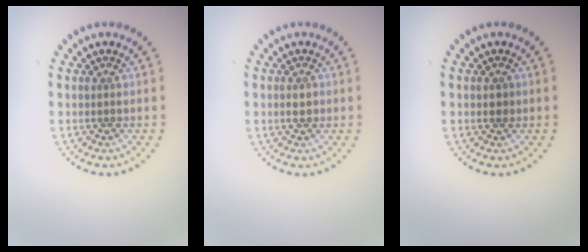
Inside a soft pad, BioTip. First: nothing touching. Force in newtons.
{"total": 1.0, "press": 1.0, "slide": 0.2}
{"total": 0.7, "press": 0.7, "slide": 0.1}